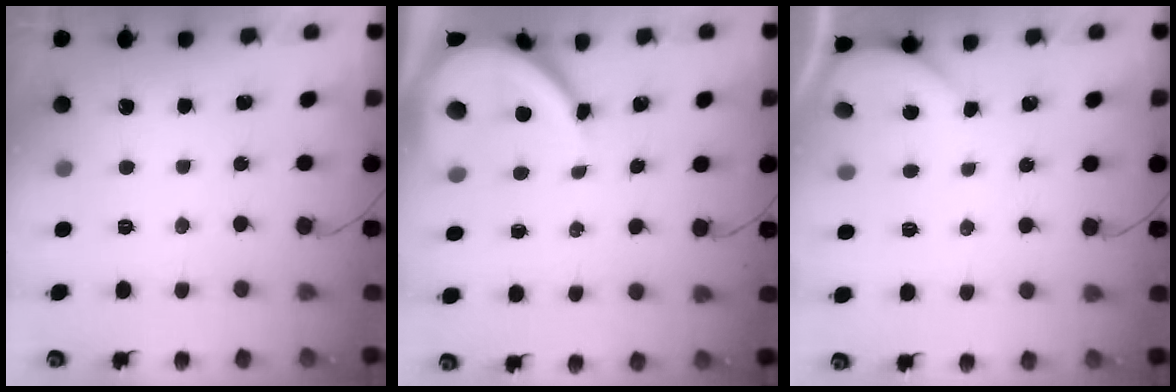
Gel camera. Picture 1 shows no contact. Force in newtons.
{"total": 10.0, "press": 9.9, "slide": 0.9}
{"total": 0.7, "press": 0.7, "slide": 0.1}